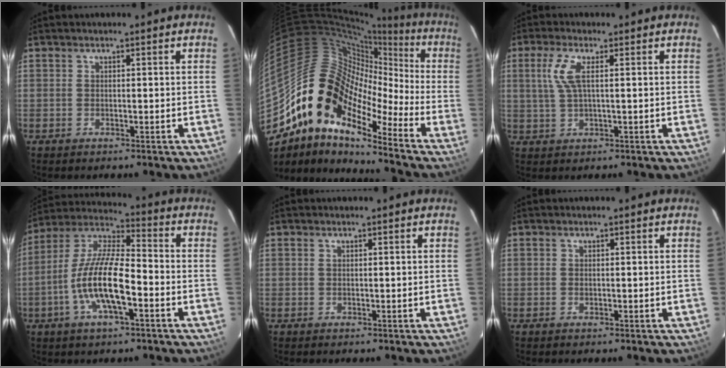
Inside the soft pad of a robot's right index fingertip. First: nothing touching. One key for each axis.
{"total": 14.8, "fx": -9.2, "fy": 8.1, "fz": 8.3, "tx": -0.129, "ty": 0.015, "tz": -0.196}
{"total": 5.2, "fx": 1.2, "fy": 1.1, "fz": 5.0, "tx": -0.112, "ty": 0.005, "tz": 0.027}
{"total": 14.2, "fx": -4.8, "fy": 4.0, "fz": 12.8, "tx": -0.259, "ty": -0.001, "tz": -0.094}
{"total": 0.0}
{"total": 0.0}